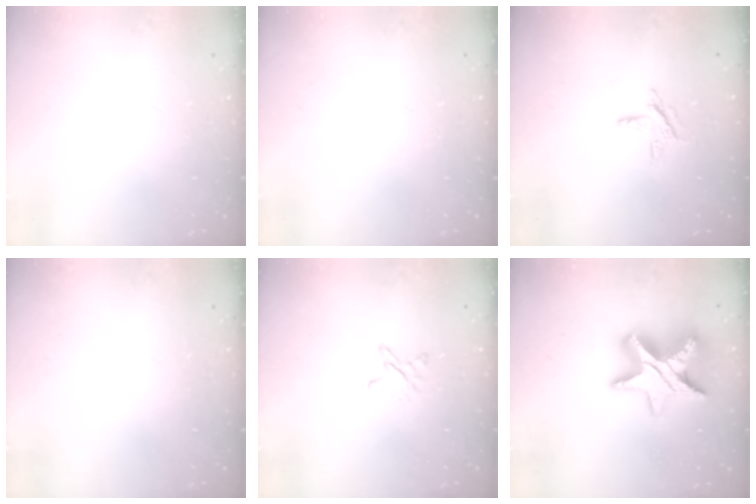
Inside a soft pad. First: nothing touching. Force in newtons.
{"total": 0.0}
{"total": 5.9, "press": 5.9, "slide": 0.5}
{"total": 0.0}
{"total": 3.9, "press": 3.9, "slide": 0.3}
{"total": 14.6, "press": 14.5, "slide": 1.0}